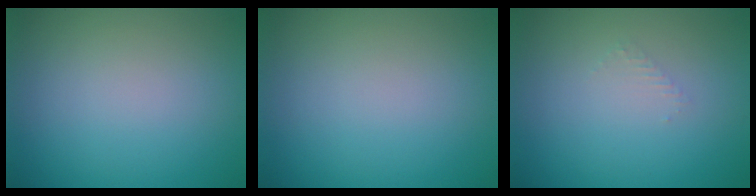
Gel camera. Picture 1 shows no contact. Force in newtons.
{"total": 0.0}
{"total": 0.8, "press": 0.8, "slide": 0.3}